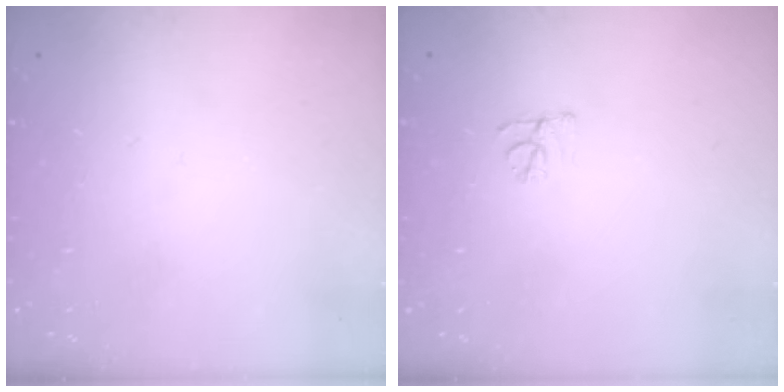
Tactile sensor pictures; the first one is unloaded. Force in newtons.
{"total": 5.6, "press": 5.5, "slide": 0.6}